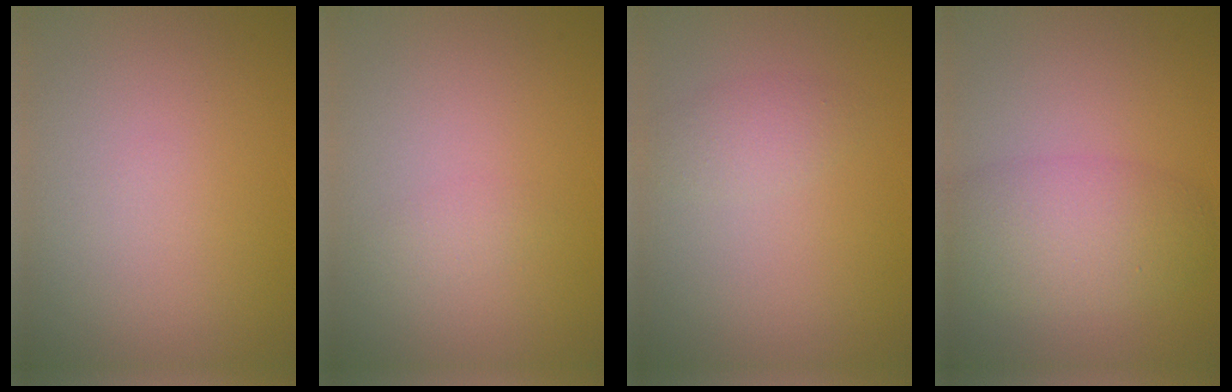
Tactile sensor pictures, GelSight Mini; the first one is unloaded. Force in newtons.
{"total": 2.1, "press": 2.1, "slide": 0.2}
{"total": 1.6, "press": 1.6, "slide": 0.1}
{"total": 4.9, "press": 4.9, "slide": 0.1}